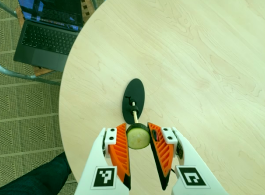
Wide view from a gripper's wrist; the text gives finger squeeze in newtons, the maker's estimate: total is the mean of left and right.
{"total": 7.2, "left": 6.9, "right": 7.6}